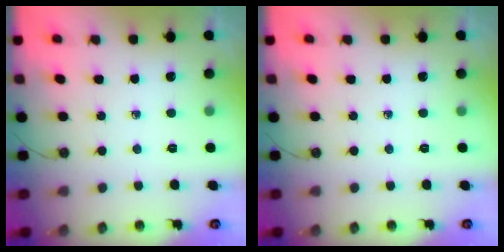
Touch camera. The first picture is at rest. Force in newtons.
{"total": 0.0}